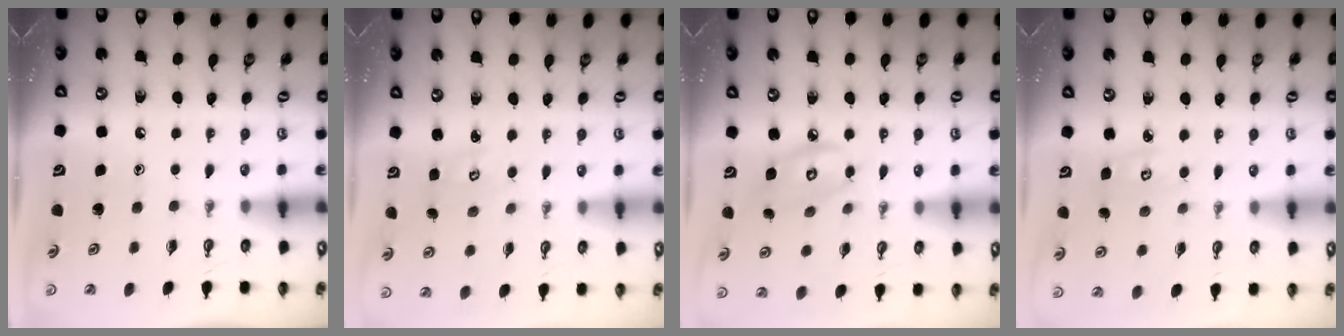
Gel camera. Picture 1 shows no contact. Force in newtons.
{"total": 1.9, "press": 1.9, "slide": 0.2}
{"total": 6.9, "press": 6.9, "slide": 0.4}
{"total": 3.8, "press": 3.8, "slide": 0.3}